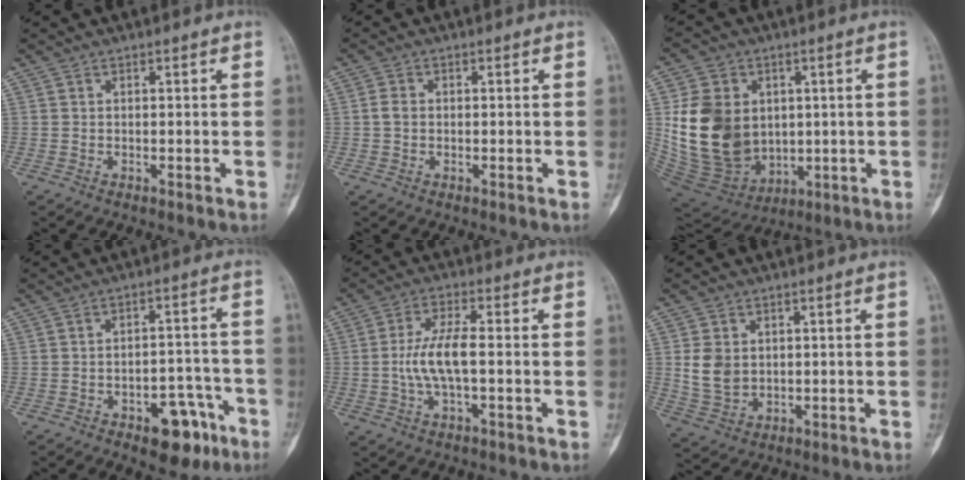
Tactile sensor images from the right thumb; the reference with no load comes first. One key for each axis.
{"total": 2.2, "fx": 0.1, "fy": 1.7, "fz": 1.4, "tx": -0.028, "ty": 0.004, "tz": -0.001}
{"total": 18.4, "fx": 1.7, "fy": 14.3, "fz": 11.4, "tx": -0.184, "ty": -0.013, "tz": 0.059}
{"total": 9.8, "fx": -5.3, "fy": 5.1, "fz": 6.5, "tx": -0.057, "ty": 0.045, "tz": -0.065}
{"total": 7.3, "fx": -0.8, "fy": 2.2, "fz": 6.9, "tx": -0.151, "ty": 0.015, "tz": -0.019}
{"total": 6.6, "fx": 1.0, "fy": 5.1, "fz": 4.0, "tx": -0.066, "ty": -0.007, "tz": 0.033}